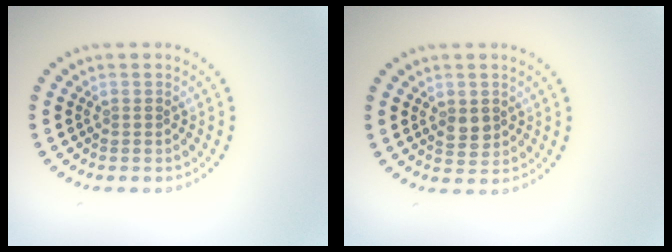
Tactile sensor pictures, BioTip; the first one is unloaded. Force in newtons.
{"total": 1.9, "press": 1.9, "slide": 0.3}